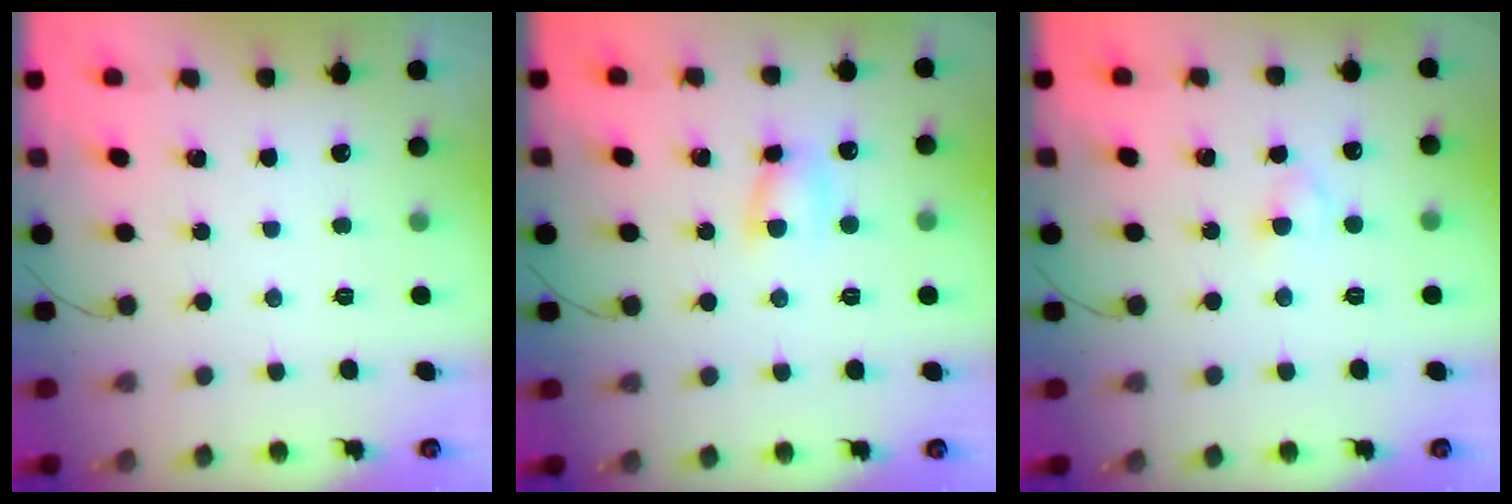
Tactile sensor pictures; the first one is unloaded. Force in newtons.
{"total": 5.2, "press": 5.2, "slide": 0.6}
{"total": 2.7, "press": 2.4, "slide": 1.1}